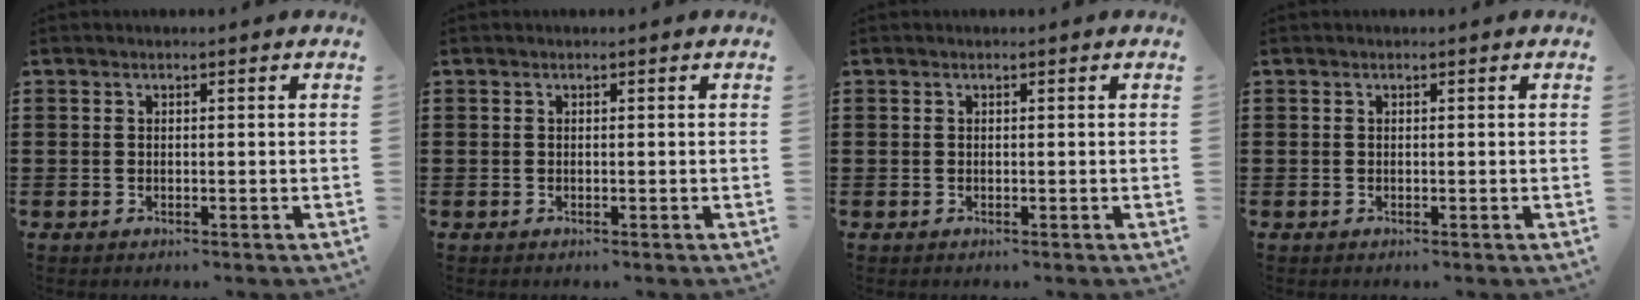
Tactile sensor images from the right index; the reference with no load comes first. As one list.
[{"total": 0.0}, {"total": 0.0}, {"total": 0.0}]